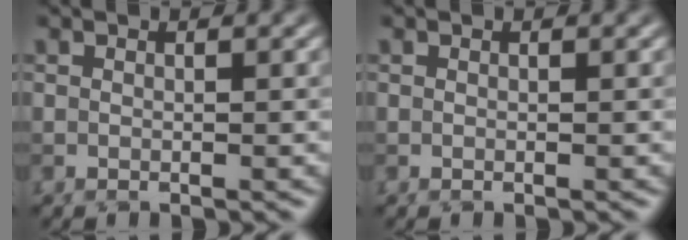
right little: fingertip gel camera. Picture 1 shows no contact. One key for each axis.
{"total": 0.0}